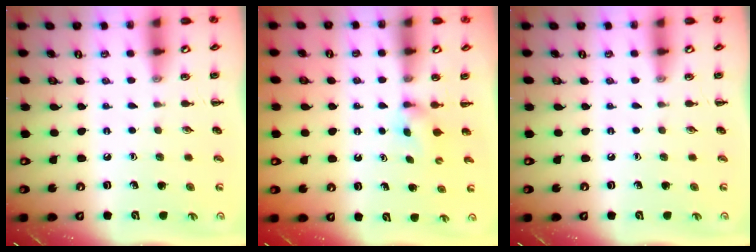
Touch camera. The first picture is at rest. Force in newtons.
{"total": 2.4, "press": 2.3, "slide": 0.9}
{"total": 0.0}